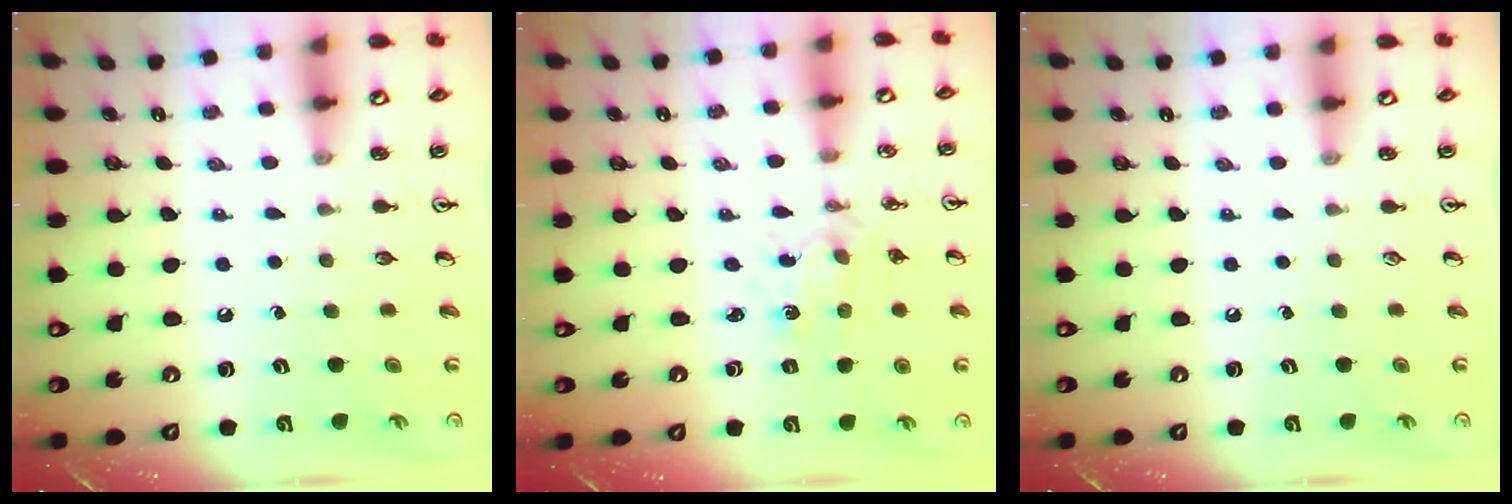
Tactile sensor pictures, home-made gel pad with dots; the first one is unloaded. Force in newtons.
{"total": 2.1, "press": 2.1, "slide": 0.3}
{"total": 0.0}